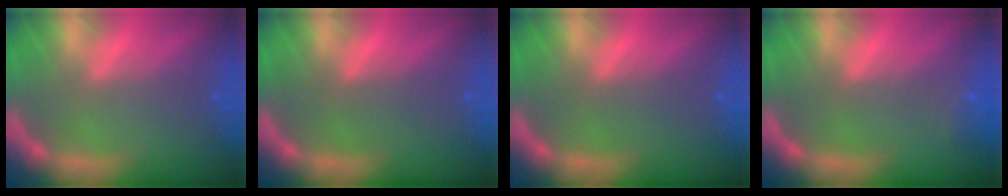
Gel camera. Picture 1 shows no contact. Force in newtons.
{"total": 0.0}
{"total": 0.0}
{"total": 1.4}